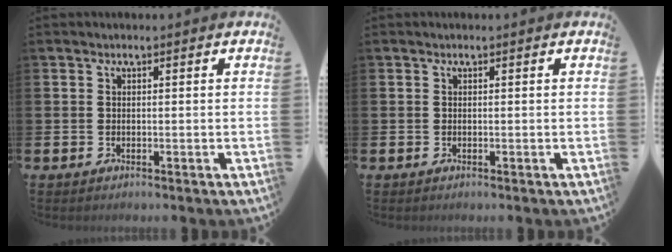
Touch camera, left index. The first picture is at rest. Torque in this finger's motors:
{"motor_torque": [-0.08, 0.12, 0.00, -0.01]}